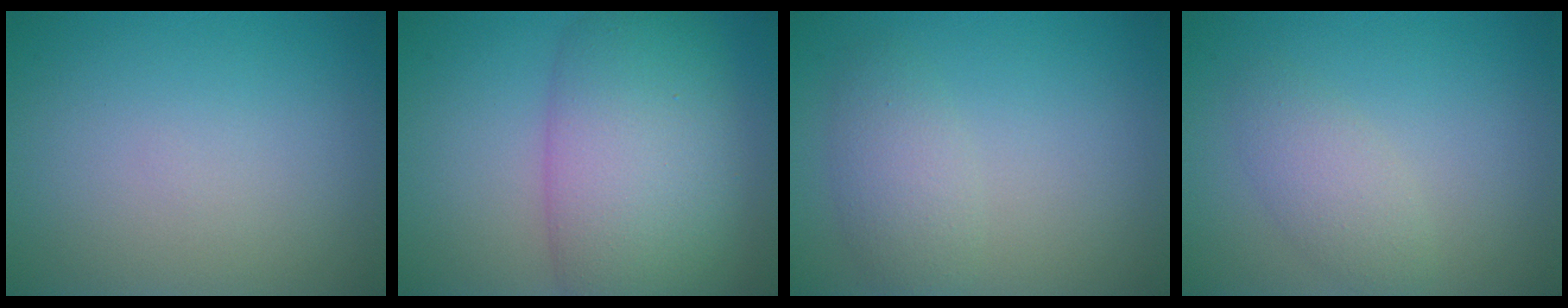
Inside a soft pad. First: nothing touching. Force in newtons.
{"total": 10.3, "press": 10.3, "slide": 0.2}
{"total": 2.6, "press": 2.6, "slide": 0.1}
{"total": 2.4, "press": 2.4, "slide": 0.1}